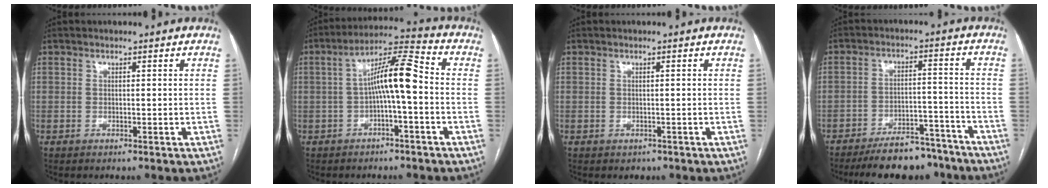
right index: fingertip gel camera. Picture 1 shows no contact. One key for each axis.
{"total": 8.9, "fx": -0.8, "fy": 1.0, "fz": 8.8, "tx": -0.152, "ty": 0.032, "tz": -0.018}
{"total": 0.9, "fx": -0.4, "fy": 0.7, "fz": 0.4, "tx": -0.003, "ty": 0.001, "tz": 0.001}
{"total": 13.2, "fx": -11.5, "fy": 4.2, "fz": 4.9, "tx": -0.057, "ty": 0.019, "tz": -0.165}